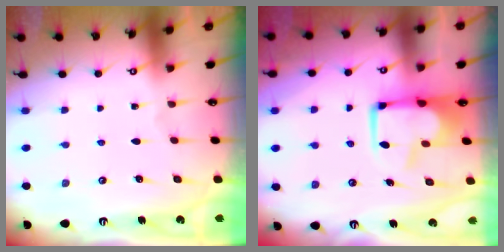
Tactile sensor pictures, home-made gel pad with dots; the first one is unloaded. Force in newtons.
{"total": 2.6, "press": 2.3, "slide": 1.2}